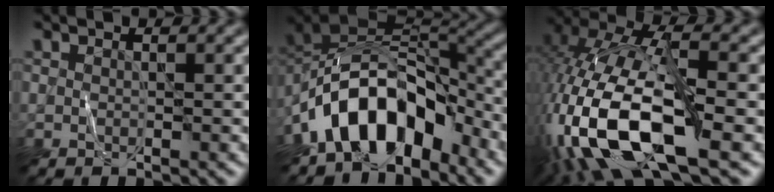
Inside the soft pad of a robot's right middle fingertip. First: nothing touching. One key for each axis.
{"total": 10.6, "fx": -5.5, "fy": 6.0, "fz": 6.7, "tx": -0.096, "ty": 0.016, "tz": -0.104}
{"total": 15.5, "fx": -5.5, "fy": 6.3, "fz": 13.1, "tx": -0.290, "ty": -0.007, "tz": -0.101}